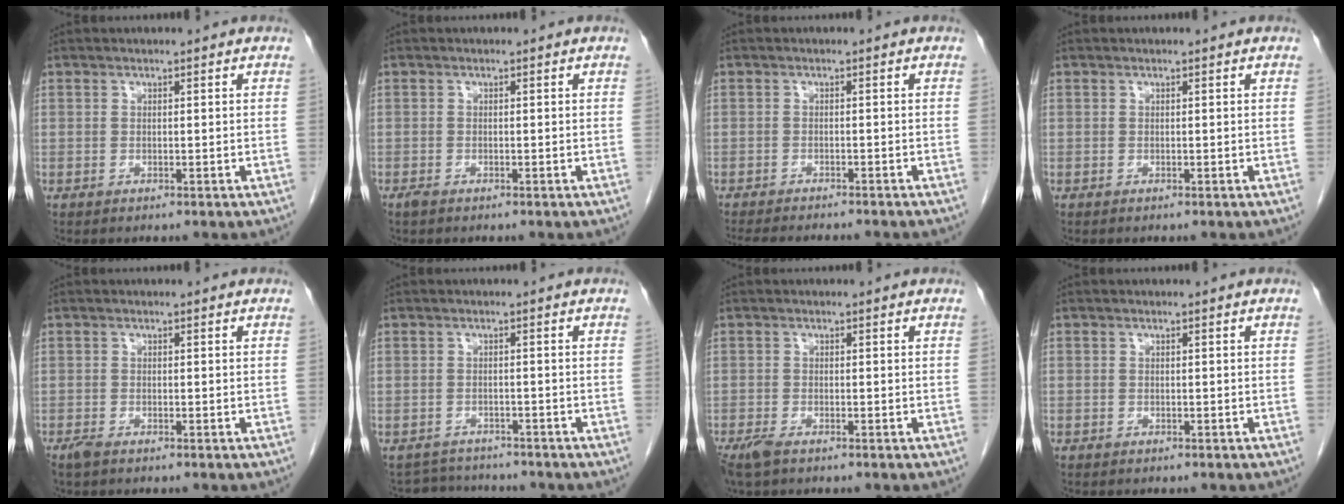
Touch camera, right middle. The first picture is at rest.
{"total": 0.7, "force": [-0.6, 0.2, 0.3], "torque": [-0.011, -0.002, -0.010]}
{"total": 11.7, "force": [-10.4, 1.5, 5.1], "torque": [-0.065, -0.020, -0.132]}
{"total": 0.0}
{"total": 1.6, "force": [-1.3, 0.4, 0.8], "torque": [-0.022, -0.004, -0.022]}
{"total": 4.1, "force": [-4.0, 0.9, -0.5], "torque": [0.005, 0.003, -0.061]}
{"total": 3.2, "force": [-2.3, 0.9, 1.9], "torque": [-0.044, -0.009, -0.040]}
{"total": 0.6, "force": [-0.5, 0.4, 0.1], "torque": [-0.007, 0.002, -0.009]}